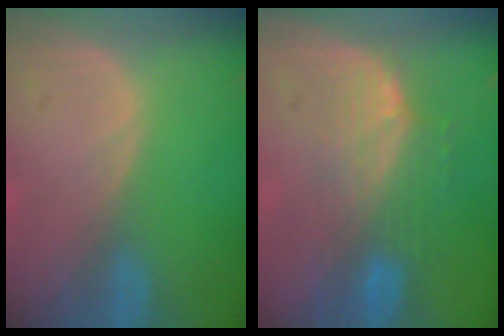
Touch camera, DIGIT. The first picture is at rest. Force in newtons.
{"total": 7.5, "press": 6.8, "slide": 3.2}